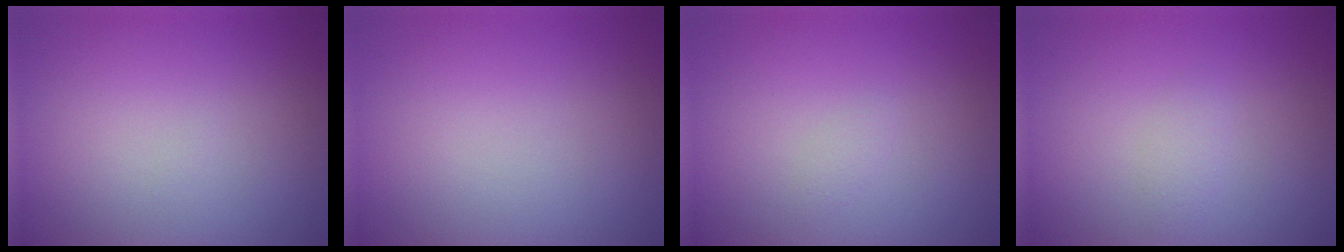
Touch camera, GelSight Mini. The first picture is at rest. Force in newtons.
{"total": 0.0}
{"total": 0.6, "press": 0.6, "slide": 0.1}
{"total": 0.8, "press": 0.8, "slide": 0.0}